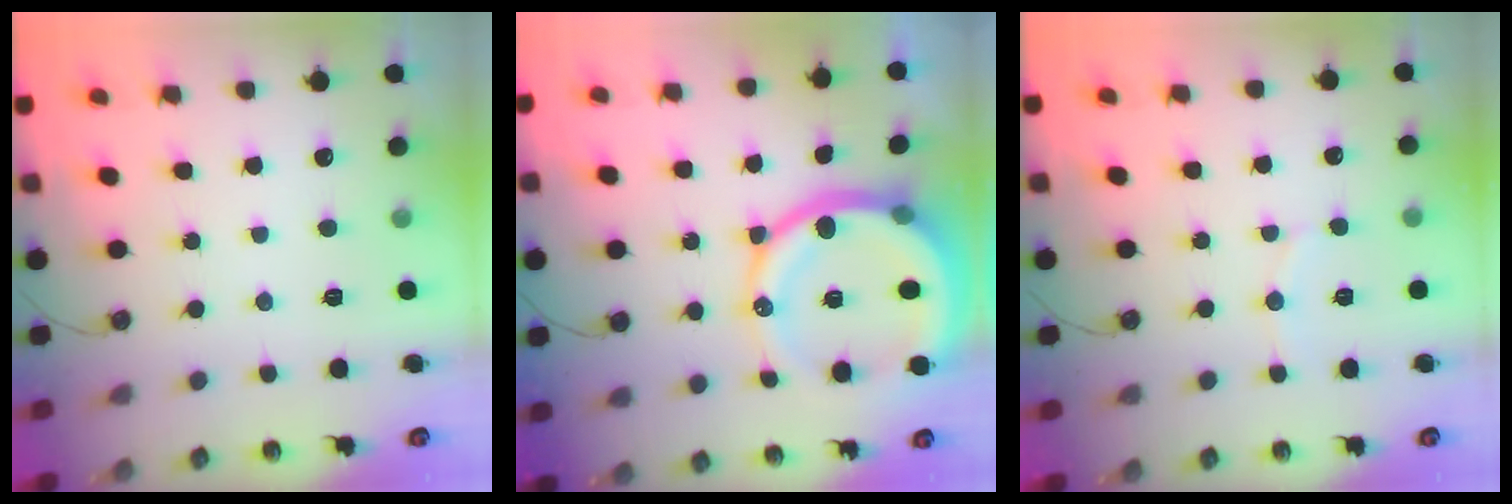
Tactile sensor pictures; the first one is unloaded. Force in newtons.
{"total": 20.1, "press": 20.0, "slide": 2.5}
{"total": 6.0, "press": 6.0, "slide": 0.5}